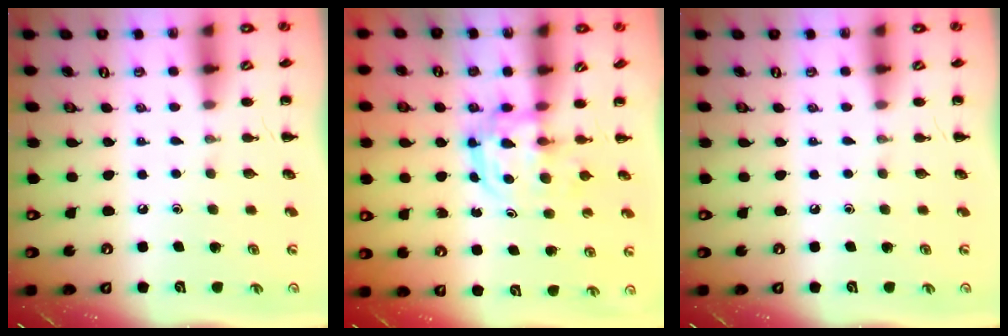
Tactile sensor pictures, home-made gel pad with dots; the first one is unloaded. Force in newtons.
{"total": 3.3, "press": 3.3, "slide": 0.4}
{"total": 0.0}